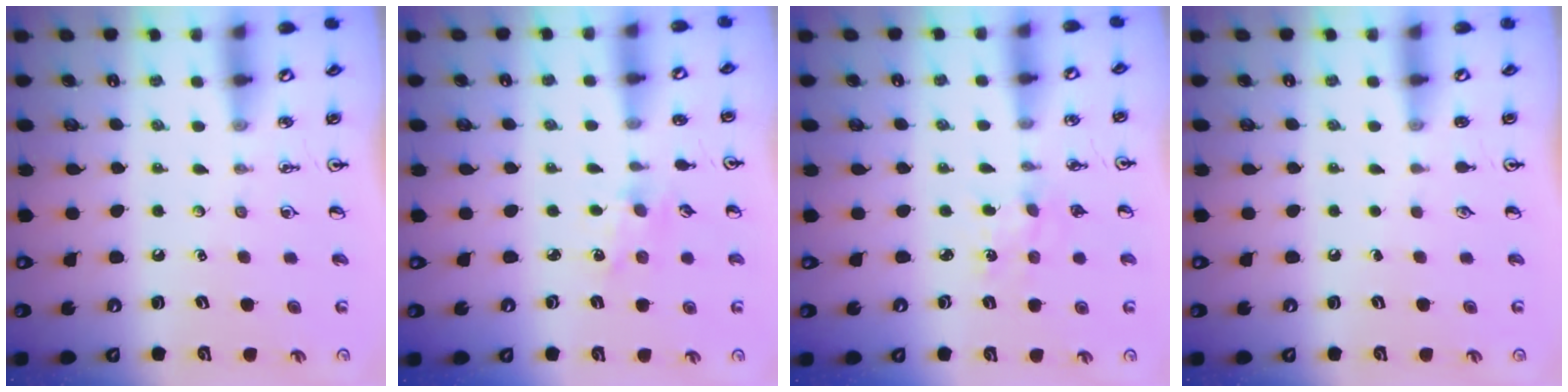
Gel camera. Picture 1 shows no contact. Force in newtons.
{"total": 1.2, "press": 1.2, "slide": 0.2}
{"total": 2.6, "press": 2.6, "slide": 0.3}
{"total": 0.0}